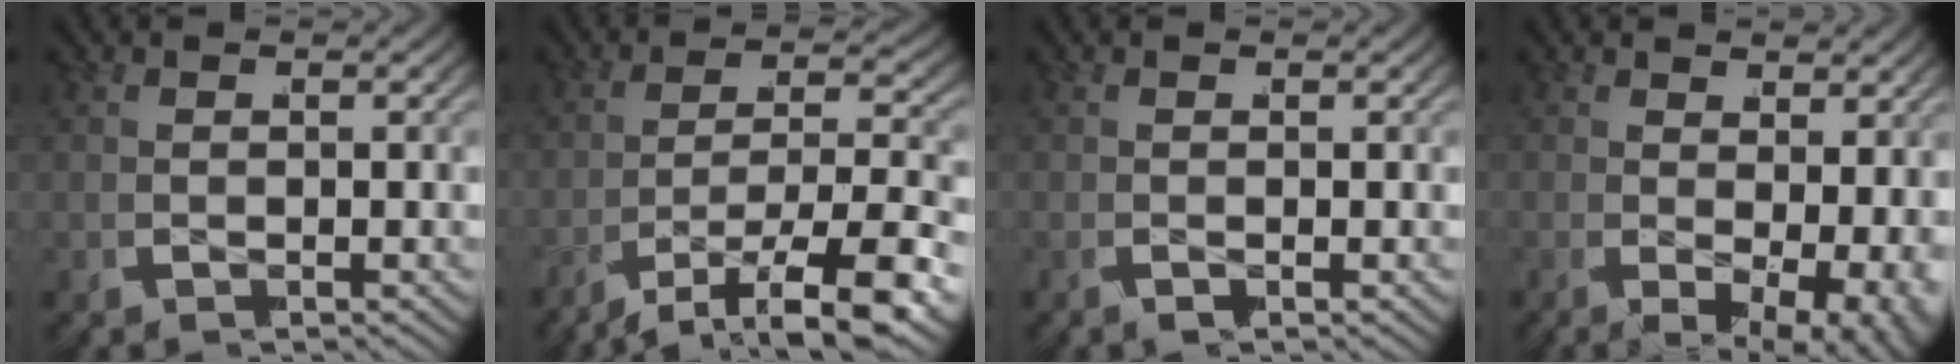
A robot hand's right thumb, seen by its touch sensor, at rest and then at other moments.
{"total": 8.3, "force": [-4.4, 3.2, 6.3], "torque": [-0.122, -0.030, -0.057]}
{"total": 0.0}
{"total": 8.2, "force": [-1.6, 5.4, 6.0], "torque": [-0.110, -0.033, -0.014]}